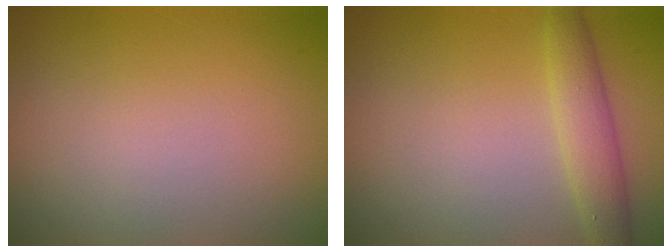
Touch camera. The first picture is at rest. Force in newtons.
{"total": 2.8, "press": 2.8, "slide": 0.1}